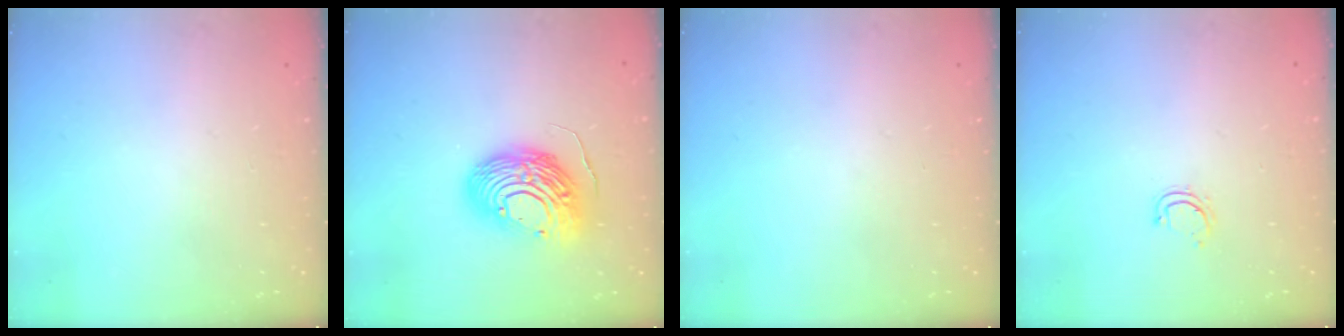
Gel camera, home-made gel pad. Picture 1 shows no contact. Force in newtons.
{"total": 14.7, "press": 14.7, "slide": 1.3}
{"total": 0.0}
{"total": 4.0, "press": 3.9, "slide": 0.4}